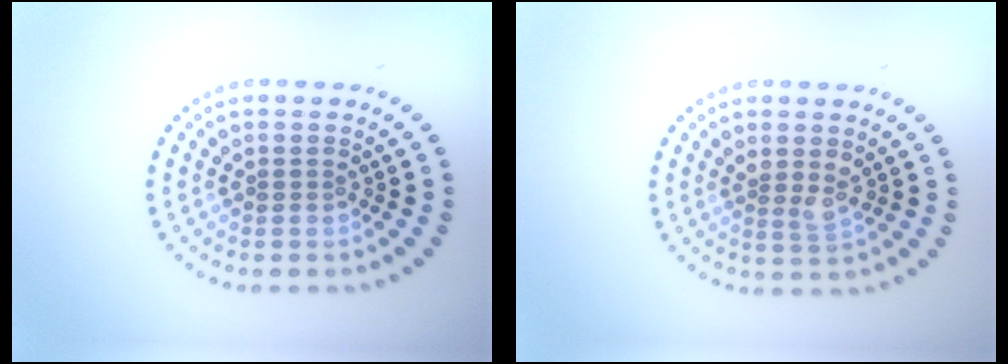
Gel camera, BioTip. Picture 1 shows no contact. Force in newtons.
{"total": 1.6, "press": 1.3, "slide": 1.0}